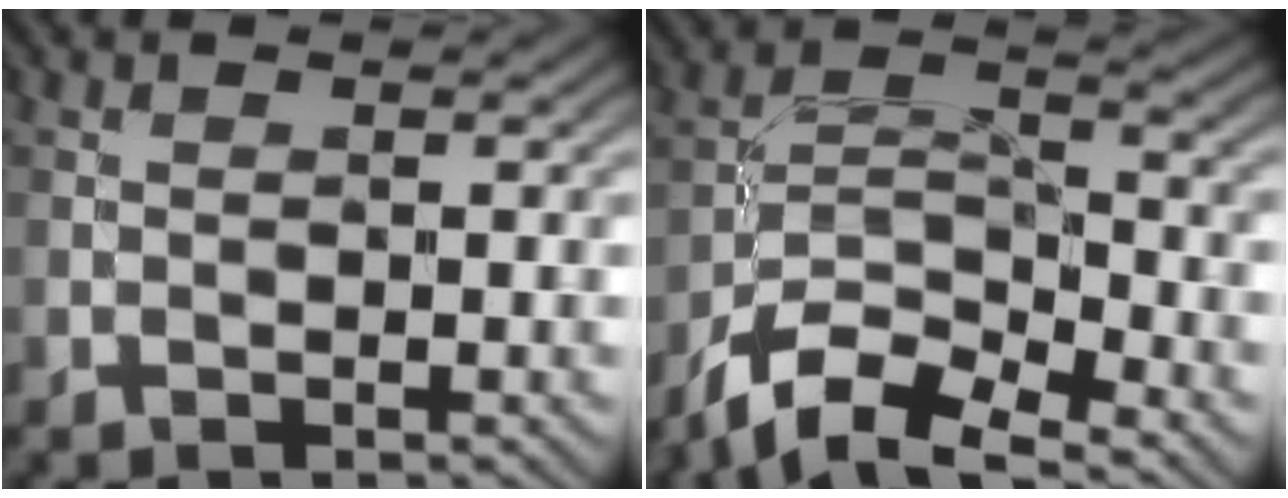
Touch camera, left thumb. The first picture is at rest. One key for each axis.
{"total": 9.5, "fx": -7.2, "fy": 3.0, "fz": 5.4, "tx": -0.099, "ty": -0.003, "tz": -0.150}